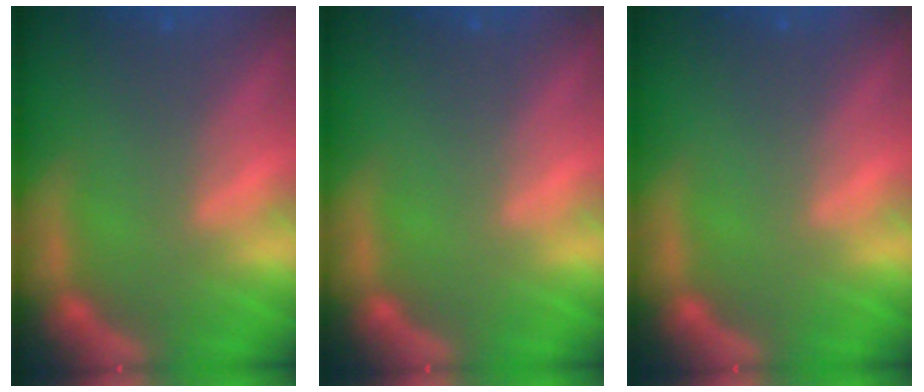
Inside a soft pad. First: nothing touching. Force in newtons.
{"total": 0.0}
{"total": 0.0}